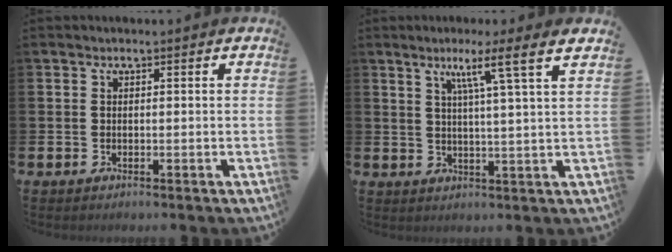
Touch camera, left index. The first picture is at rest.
{"total": 6.3, "force": [3.9, -0.8, 4.9], "torque": [-0.090, -0.015, 0.058]}